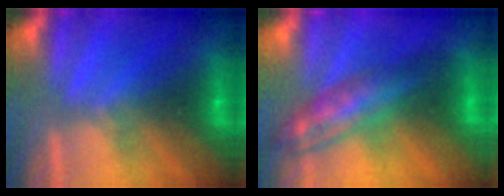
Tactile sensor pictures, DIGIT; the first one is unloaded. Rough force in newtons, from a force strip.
{"total": 2.8}